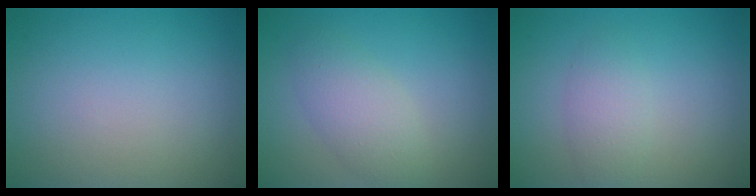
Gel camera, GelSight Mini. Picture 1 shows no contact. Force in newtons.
{"total": 3.4, "press": 3.4, "slide": 0.0}
{"total": 2.2, "press": 2.1, "slide": 0.1}